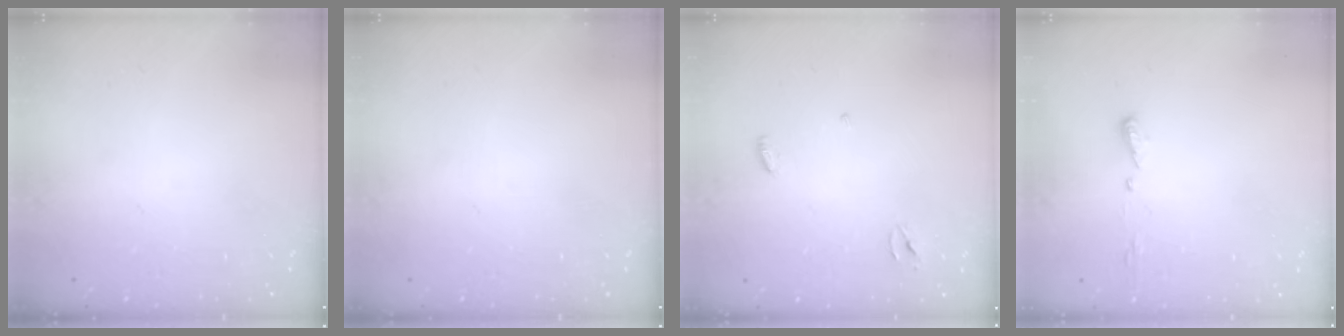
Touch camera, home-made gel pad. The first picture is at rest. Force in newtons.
{"total": 0.0}
{"total": 3.3, "press": 3.3, "slide": 0.3}
{"total": 4.7, "press": 4.7, "slide": 0.4}